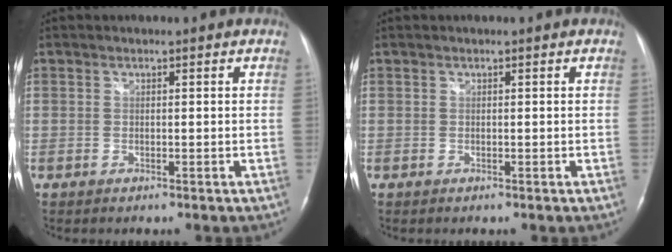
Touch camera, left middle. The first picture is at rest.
{"total": 0.0}